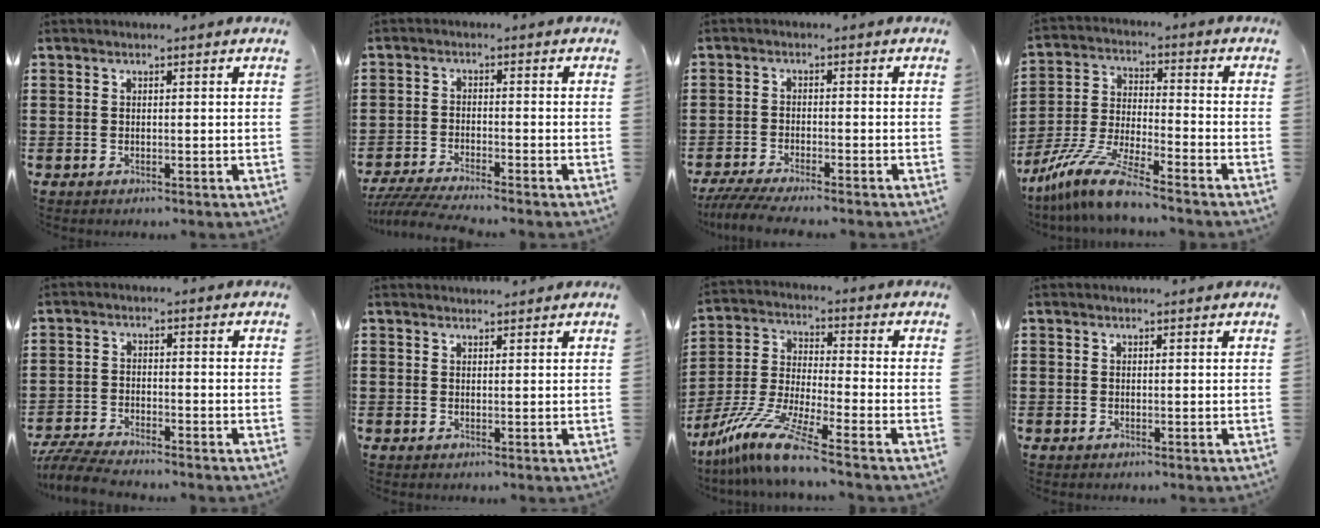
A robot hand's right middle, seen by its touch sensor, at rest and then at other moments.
{"total": 3.8, "force": [-3.6, -0.1, 1.4], "torque": [-0.037, -0.012, -0.073]}
{"total": 3.6, "force": [-3.3, -0.1, 1.5], "torque": [-0.040, -0.013, -0.067]}
{"total": 9.7, "force": [-8.4, 0.3, 4.9], "torque": [-0.117, -0.002, -0.172]}
{"total": 4.9, "force": [-4.7, 0.2, 1.5], "torque": [-0.043, -0.010, -0.096]}
{"total": 0.9, "force": [0.9, 0.1, 0.0], "torque": [-0.002, 0.001, 0.017]}
{"total": 10.0, "force": [-7.9, 0.0, 6.2], "torque": [-0.142, -0.010, -0.164]}
{"total": 0.0}